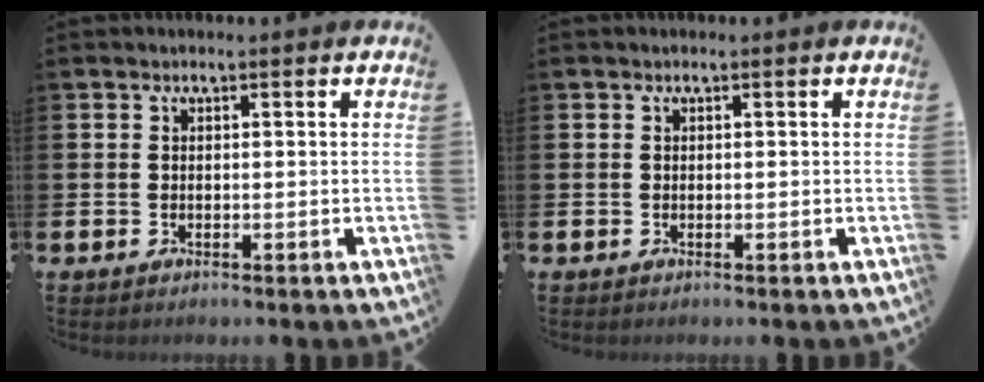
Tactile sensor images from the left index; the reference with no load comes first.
{"total": 0.0}